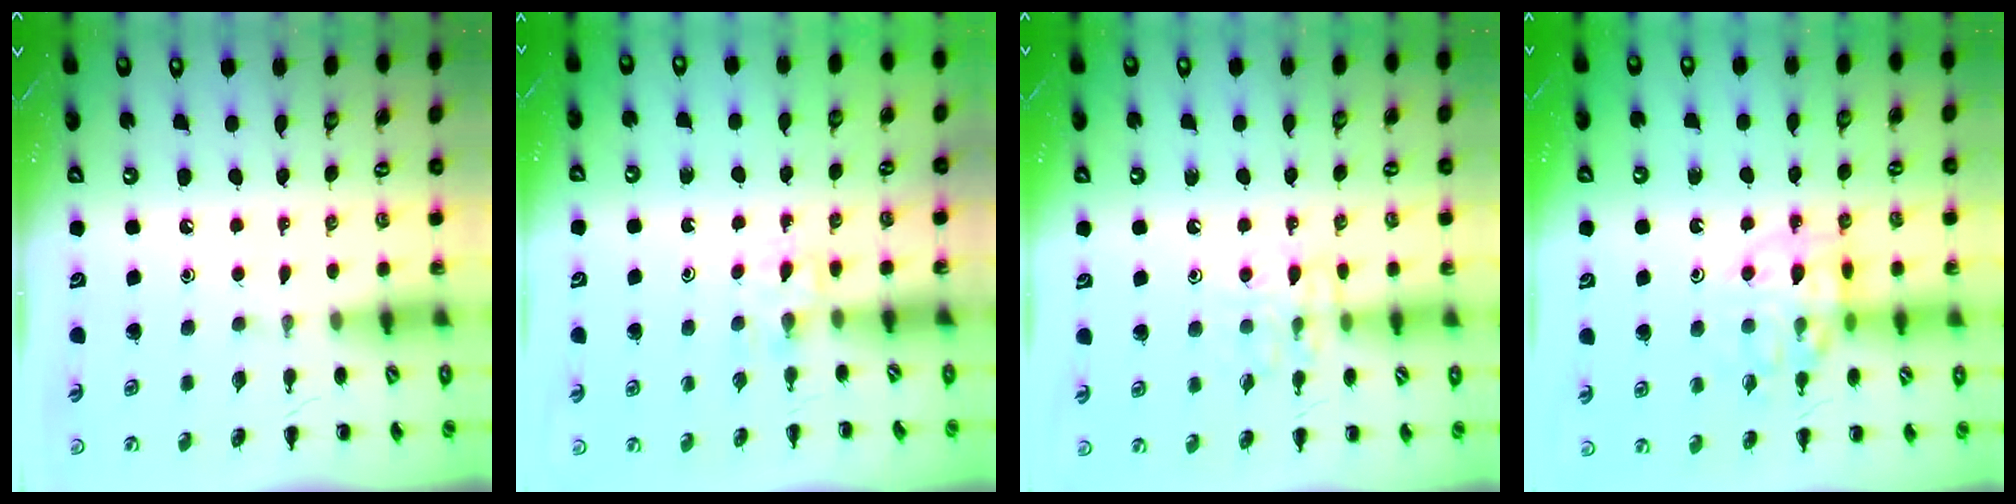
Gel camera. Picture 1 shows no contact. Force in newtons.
{"total": 2.8, "press": 2.6, "slide": 1.1}
{"total": 8.8, "press": 8.8, "slide": 0.6}
{"total": 12.1, "press": 12.0, "slide": 2.1}